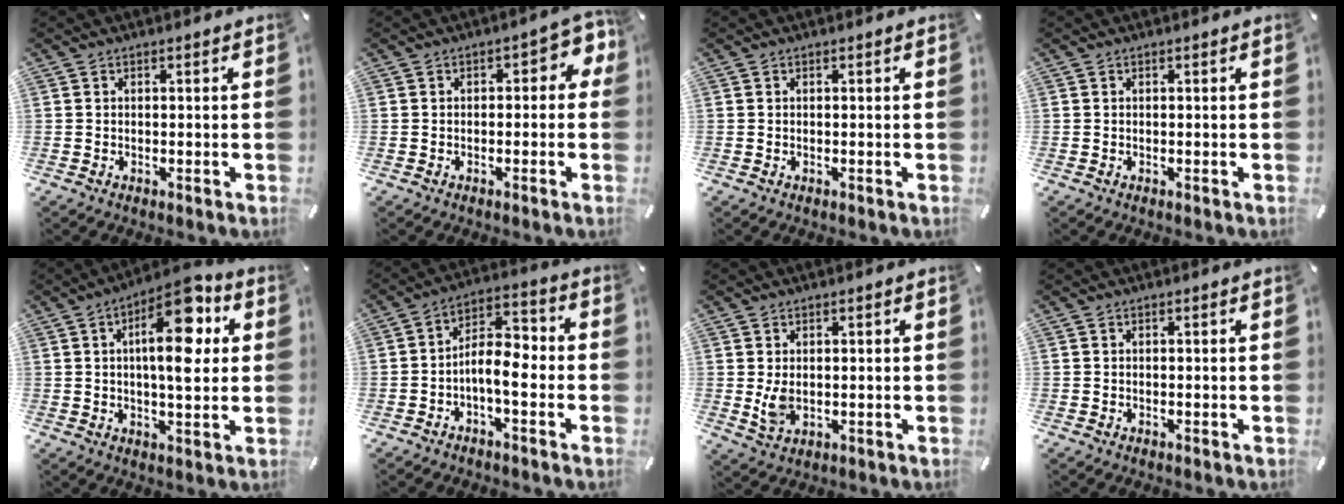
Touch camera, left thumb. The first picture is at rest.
{"total": 4.4, "force": [-0.2, 2.6, 3.6], "torque": [-0.052, 0.009, -0.008]}
{"total": 0.0}
{"total": 0.0}
{"total": 15.4, "force": [4.7, 6.0, 13.3], "torque": [-0.214, -0.020, 0.070]}
{"total": 7.9, "force": [-3.1, 3.7, 6.3], "torque": [-0.118, 0.006, -0.057]}
{"total": 4.6, "force": [0.3, 3.2, 3.3], "torque": [-0.074, -0.007, 0.002]}
{"total": 0.0}